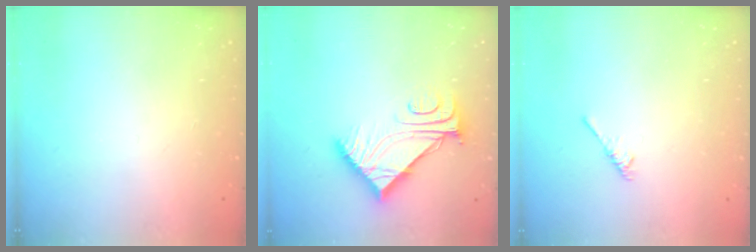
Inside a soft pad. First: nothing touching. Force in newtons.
{"total": 10.3, "press": 10.2, "slide": 0.9}
{"total": 1.9, "press": 1.8, "slide": 0.5}